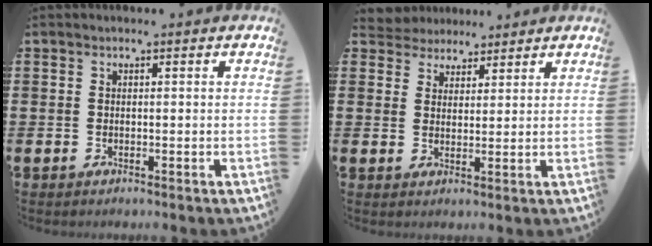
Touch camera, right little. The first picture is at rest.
{"total": 3.5, "force": [3.1, 1.4, -0.7], "torque": [0.005, -0.009, 0.057]}